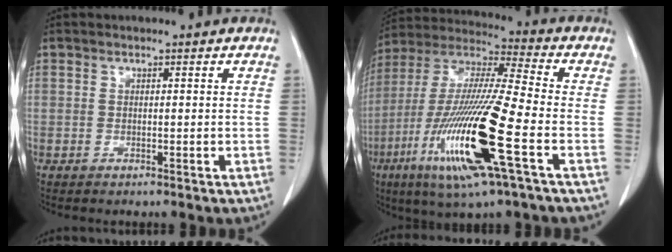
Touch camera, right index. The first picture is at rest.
{"total": 20.9, "force": [-7.4, 1.0, 19.5], "torque": [-0.420, -0.036, -0.146]}